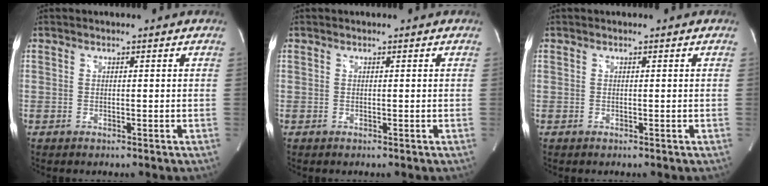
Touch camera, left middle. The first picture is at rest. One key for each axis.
{"total": 0.0}
{"total": 0.0}